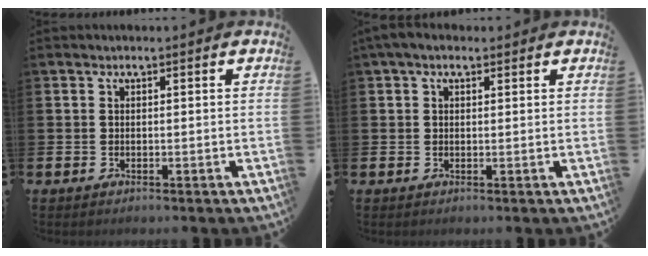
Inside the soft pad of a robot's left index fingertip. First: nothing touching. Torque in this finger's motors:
{"motor_torque": [1.11, -1.04, 0.14, 0.09]}